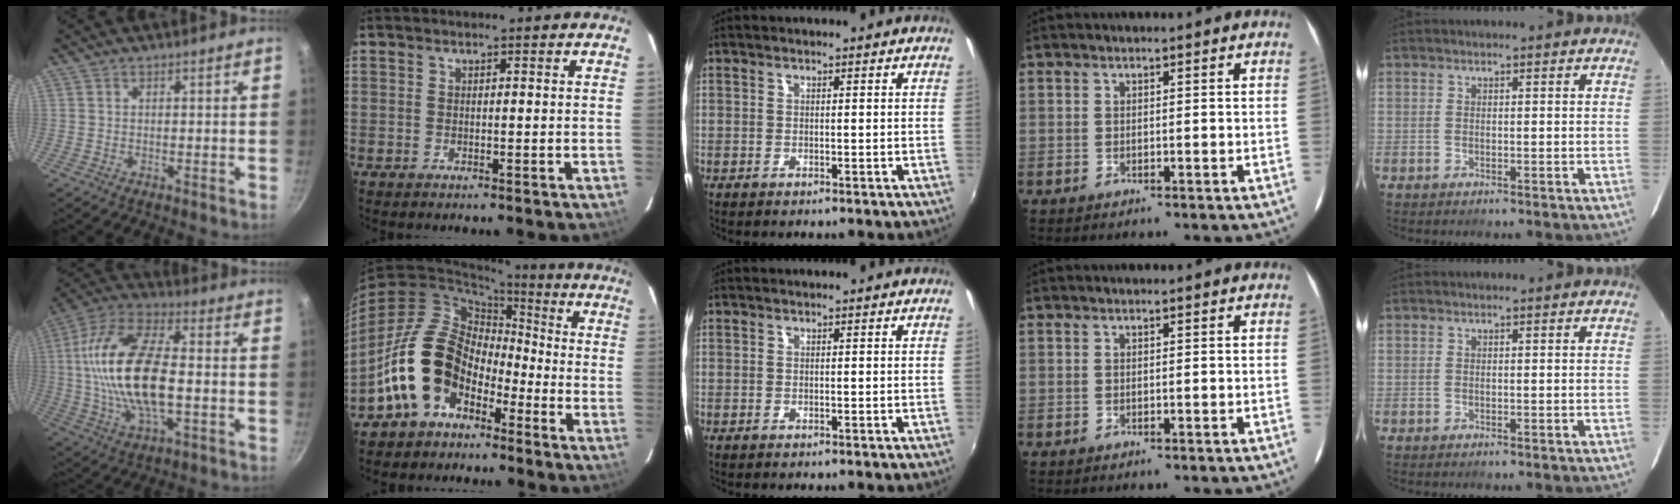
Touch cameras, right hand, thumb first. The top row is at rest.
{"thumb": {"total": 20.9, "force": [-0.5, 9.8, 18.4], "torque": [-0.349, 0.025, -0.019]}, "index": {"total": 13.7, "force": [-6.6, 9.7, 7.0], "torque": [-0.138, 0.019, -0.110]}}